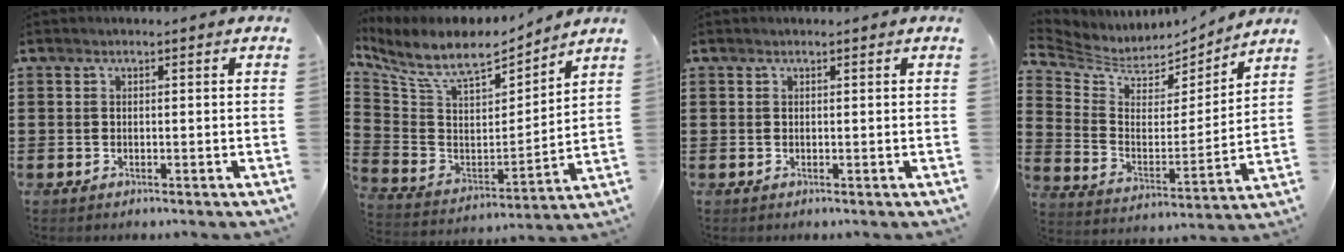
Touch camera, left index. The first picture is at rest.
{"total": 9.6, "force": [7.9, 3.0, 4.7], "torque": [-0.127, -0.048, 0.137]}
{"total": 0.0}
{"total": 4.8, "force": [4.3, 2.1, 0.6], "torque": [-0.045, -0.039, 0.068]}